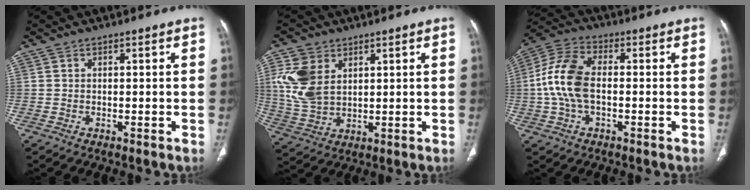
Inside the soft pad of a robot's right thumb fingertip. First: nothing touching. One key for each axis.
{"total": 9.9, "fx": 3.2, "fy": 6.9, "fz": 6.4, "tx": -0.128, "ty": -0.010, "tz": 0.073}
{"total": 11.4, "fx": -0.8, "fy": 6.6, "fz": 9.2, "tx": -0.193, "ty": 0.028, "tz": -0.021}